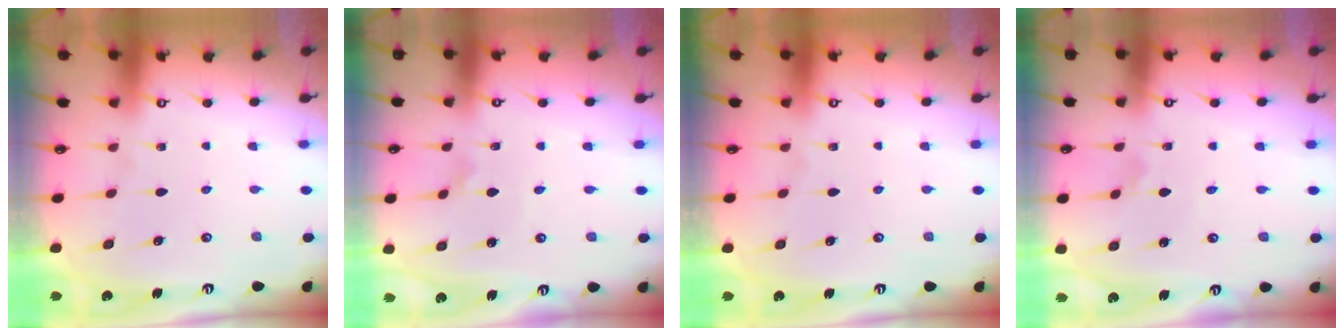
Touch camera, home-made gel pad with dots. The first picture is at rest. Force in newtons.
{"total": 1.3, "press": 1.2, "slide": 0.4}
{"total": 0.0}
{"total": 1.8, "press": 1.8, "slide": 0.4}